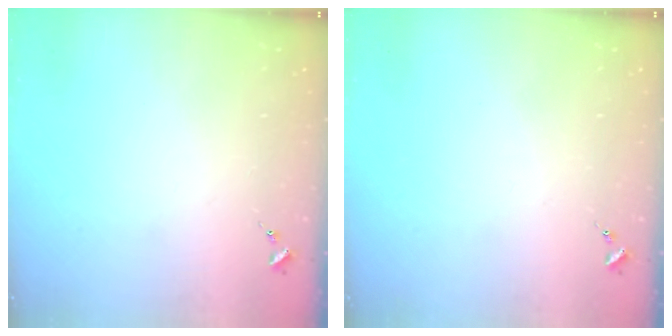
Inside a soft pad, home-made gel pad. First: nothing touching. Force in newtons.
{"total": 0.0}